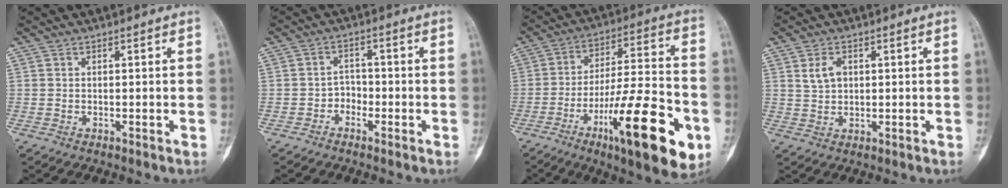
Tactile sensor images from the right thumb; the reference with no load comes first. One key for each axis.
{"total": 2.6, "fx": -1.5, "fy": 2.0, "fz": 0.7, "tx": 0.011, "ty": 0.017, "tz": -0.035}
{"total": 24.4, "fx": -9.8, "fy": 6.4, "fz": 21.5, "tx": -0.315, "ty": 0.039, "tz": -0.147}
{"total": 3.7, "fx": 1.2, "fy": 2.5, "fz": 2.4, "tx": -0.036, "ty": -0.002, "tz": 0.026}